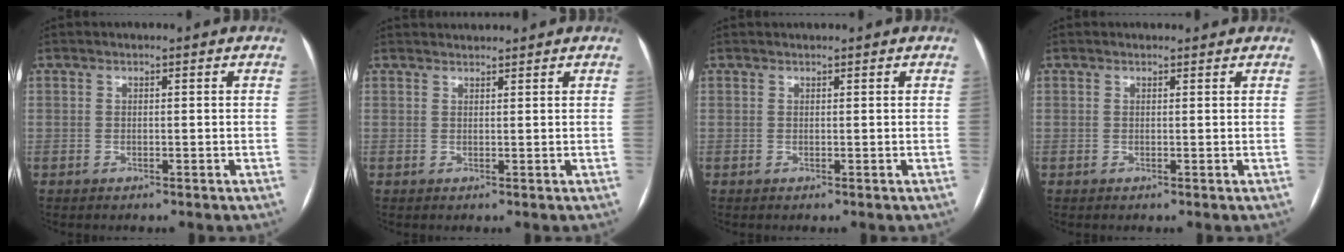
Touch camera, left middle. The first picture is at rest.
{"total": 2.0, "force": [2.0, -0.1, 0.0], "torque": [-0.001, 0.021, 0.038]}
{"total": 0.9, "force": [0.9, 0.1, 0.1], "torque": [-0.004, 0.017, 0.019]}
{"total": 1.4, "force": [1.3, 0.5, 0.1], "torque": [-0.007, 0.009, 0.013]}